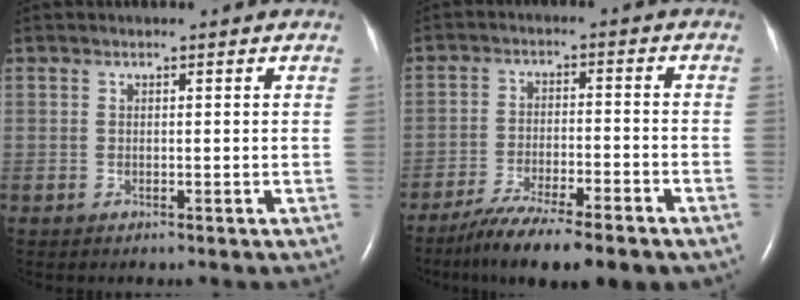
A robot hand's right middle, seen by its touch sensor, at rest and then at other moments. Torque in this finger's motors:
{"motor_torque": [0.65, -0.78, 0.29, 0.10]}